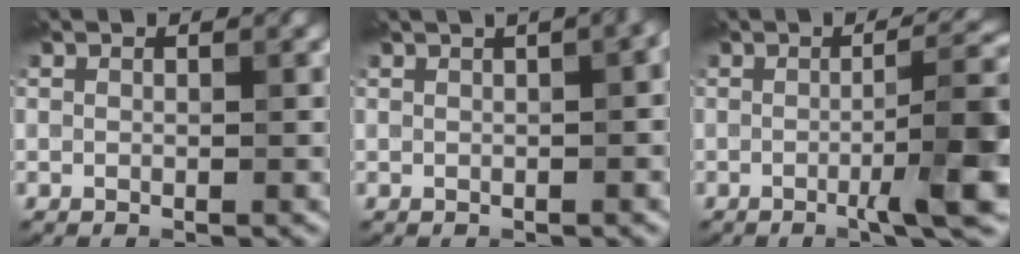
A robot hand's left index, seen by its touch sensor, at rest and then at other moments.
{"total": 8.2, "force": [2.7, 4.0, 6.6], "torque": [-0.026, 0.054, 0.015]}
{"total": 7.4, "force": [-1.5, 1.2, 7.2], "torque": [-0.095, 0.011, -0.031]}